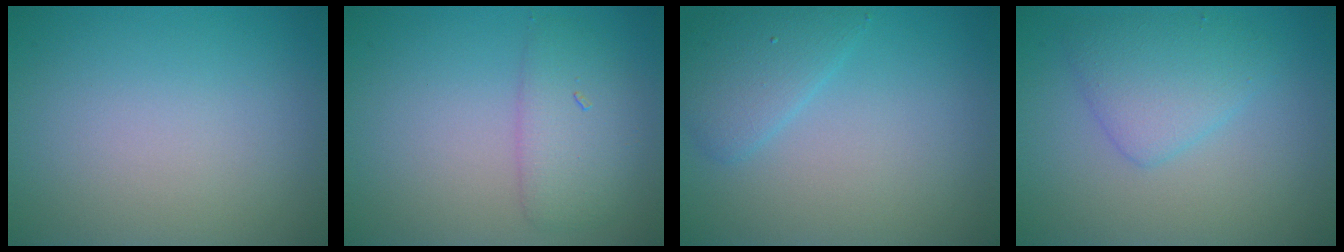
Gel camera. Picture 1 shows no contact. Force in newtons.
{"total": 3.0, "press": 3.0, "slide": 0.1}
{"total": 2.7, "press": 2.7, "slide": 0.2}
{"total": 1.9, "press": 1.9, "slide": 0.1}